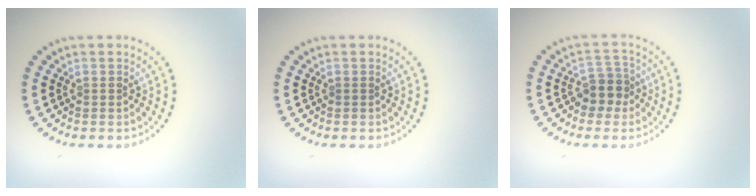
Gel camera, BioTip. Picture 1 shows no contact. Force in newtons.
{"total": 0.0}
{"total": 2.6, "press": 2.3, "slide": 1.3}